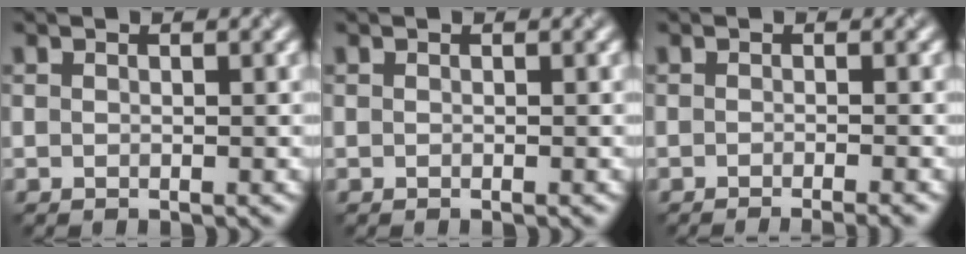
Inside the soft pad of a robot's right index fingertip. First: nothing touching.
{"total": 0.0}
{"total": 3.1, "force": [-1.8, 0.8, 2.3], "torque": [-0.017, 0.006, -0.023]}